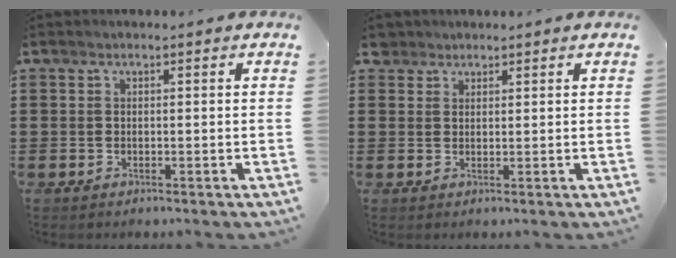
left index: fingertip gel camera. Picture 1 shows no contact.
{"total": 2.2, "force": [1.8, 1.2, 0.1], "torque": [-0.010, 0.009, 0.034]}